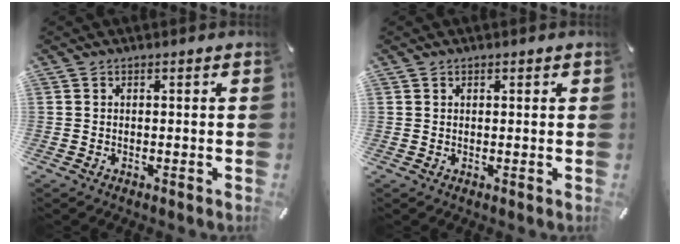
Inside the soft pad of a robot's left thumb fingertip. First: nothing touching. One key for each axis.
{"total": 0.7, "fx": 0.4, "fy": 0.5, "fz": 0.1, "tx": -0.001, "ty": 0.003, "tz": 0.007}